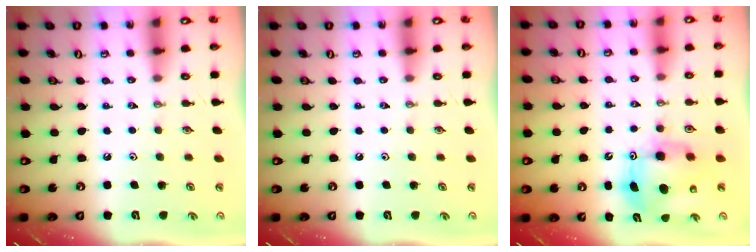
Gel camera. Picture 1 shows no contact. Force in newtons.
{"total": 0.0}
{"total": 9.8, "press": 9.8, "slide": 1.1}